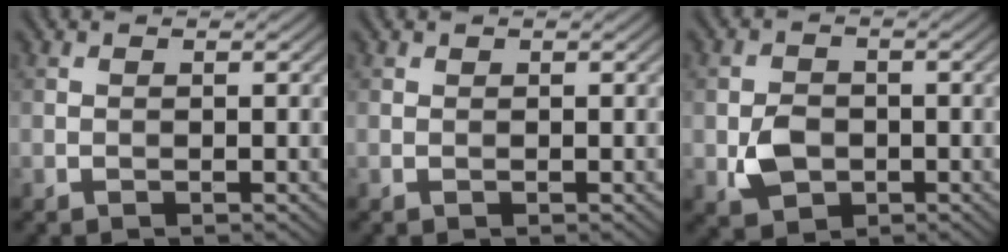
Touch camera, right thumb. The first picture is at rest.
{"total": 0.0}
{"total": 4.2, "force": [-1.1, 3.2, 2.4], "torque": [-0.052, -0.009, -0.021]}